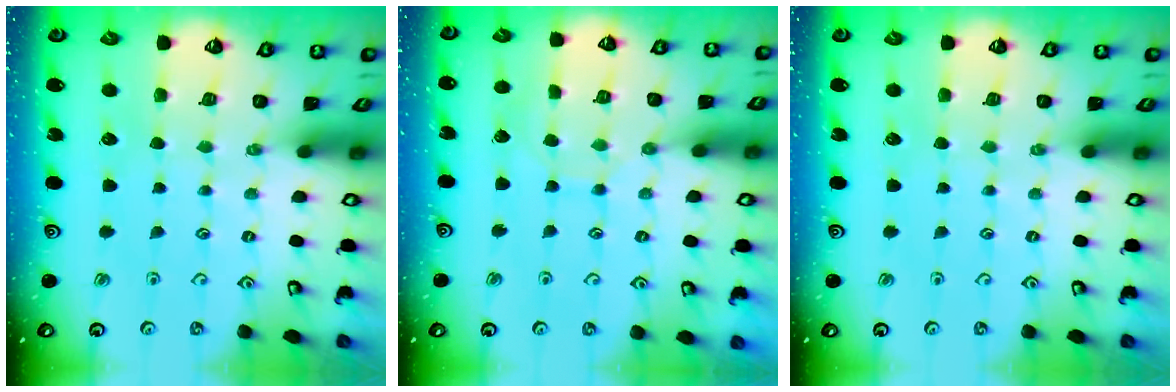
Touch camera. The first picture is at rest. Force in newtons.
{"total": 5.7, "press": 5.7, "slide": 0.2}
{"total": 0.0}